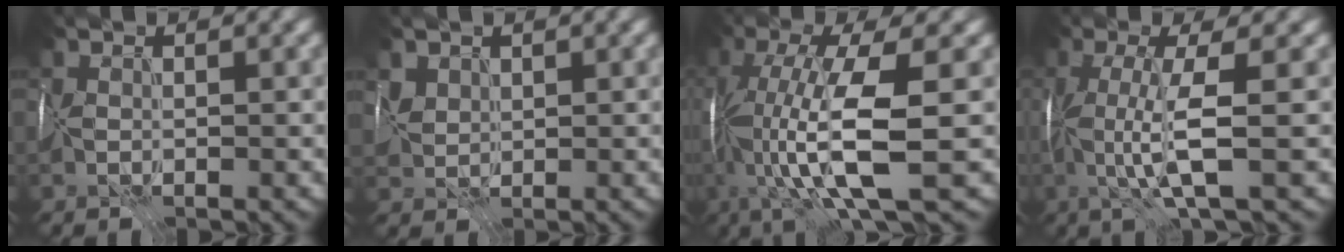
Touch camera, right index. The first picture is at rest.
{"total": 1.4, "force": [1.1, 0.7, -0.3], "torque": [0.010, -0.010, 0.034]}
{"total": 9.5, "force": [-1.5, 1.8, 9.2], "torque": [-0.163, -0.013, -0.027]}
{"total": 3.9, "force": [-0.7, -0.7, 3.8], "torque": [-0.069, -0.011, -0.014]}